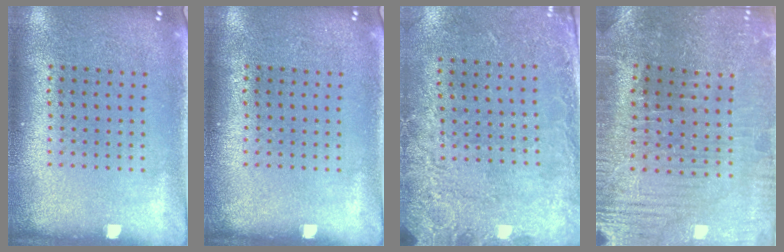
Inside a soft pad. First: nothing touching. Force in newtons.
{"total": 0.0}
{"total": 2.8, "press": 2.0, "slide": 1.9}
{"total": 1.6, "press": 1.6, "slide": 0.4}